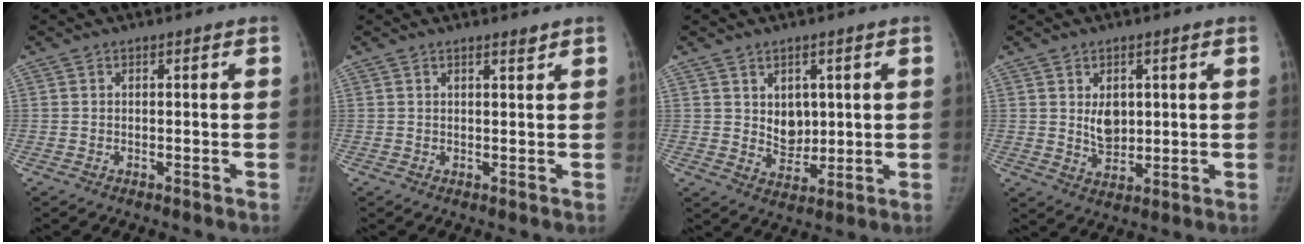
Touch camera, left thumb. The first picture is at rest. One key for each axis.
{"total": 0.9, "fx": 0.8, "fy": 0.0, "fz": 0.4, "tx": -0.004, "ty": -0.007, "tz": 0.013}
{"total": 5.8, "fx": 1.4, "fy": 4.5, "fz": 3.4, "tx": -0.026, "ty": -0.016, "tz": 0.033}
{"total": 5.4, "fx": 1.1, "fy": 3.8, "fz": 3.6, "tx": -0.038, "ty": -0.013, "tz": 0.026}